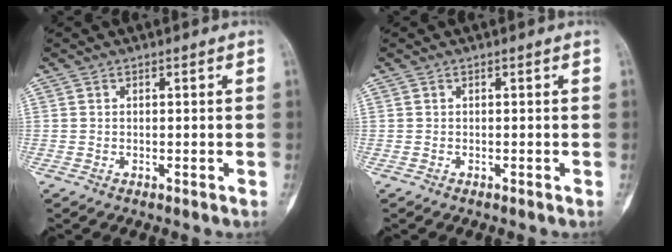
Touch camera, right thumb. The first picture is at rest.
{"total": 0.0}